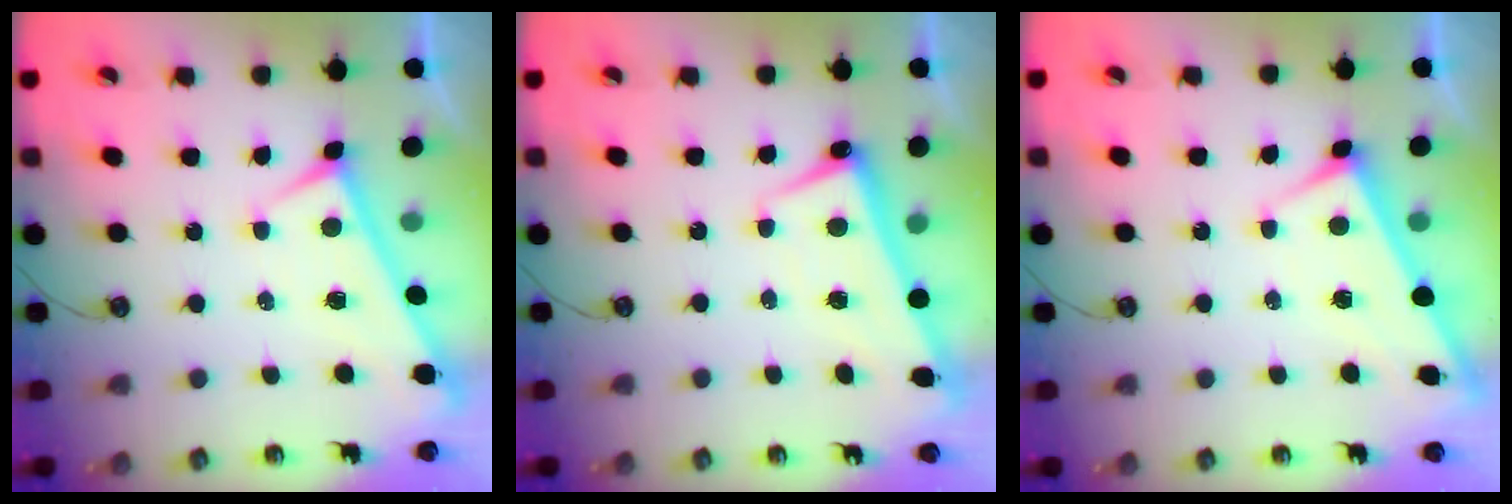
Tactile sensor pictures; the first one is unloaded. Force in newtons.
{"total": 2.6, "press": 2.6, "slide": 0.3}
{"total": 3.0, "press": 3.0, "slide": 0.1}